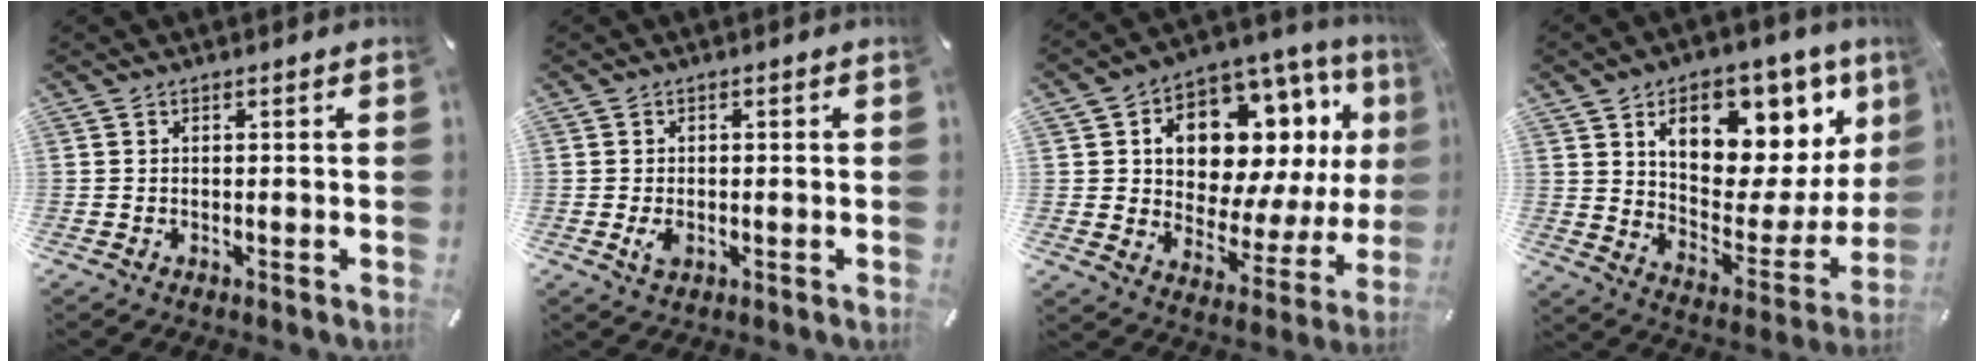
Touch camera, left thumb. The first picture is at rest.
{"total": 2.6, "force": [-0.6, 1.7, 1.9], "torque": [-0.047, -0.004, -0.013]}
{"total": 16.3, "force": [6.8, 10.6, 10.4], "torque": [-0.164, -0.041, 0.125]}
{"total": 16.8, "force": [10.1, 9.6, 9.4], "torque": [-0.129, -0.080, 0.168]}